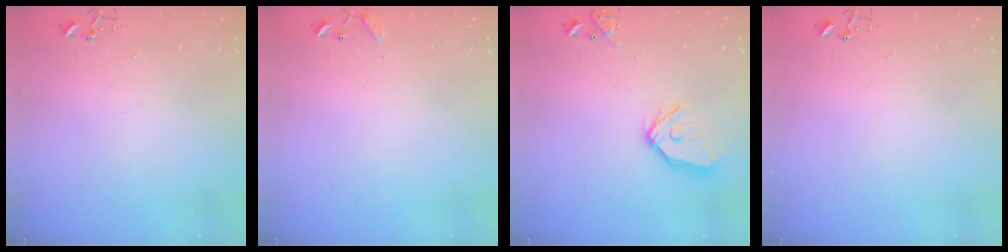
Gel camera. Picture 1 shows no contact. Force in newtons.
{"total": 7.6, "press": 7.5, "slide": 0.6}
{"total": 13.7, "press": 13.6, "slide": 1.7}
{"total": 0.0}